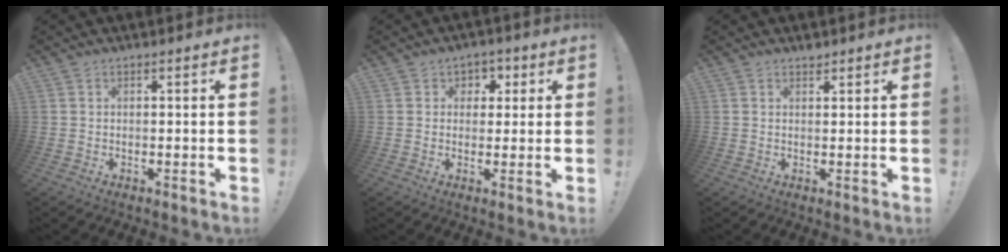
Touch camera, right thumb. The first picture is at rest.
{"total": 4.3, "force": [0.6, 4.1, 1.0], "torque": [-0.004, -0.002, 0.011]}
{"total": 1.2, "force": [1.2, 0.1, 0.1], "torque": [0.013, -0.011, 0.021]}